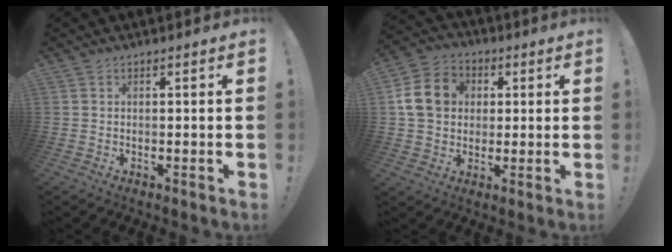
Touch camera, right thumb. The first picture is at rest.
{"total": 13.4, "force": [2.4, 11.4, 6.7], "torque": [-0.114, 0.007, 0.052]}